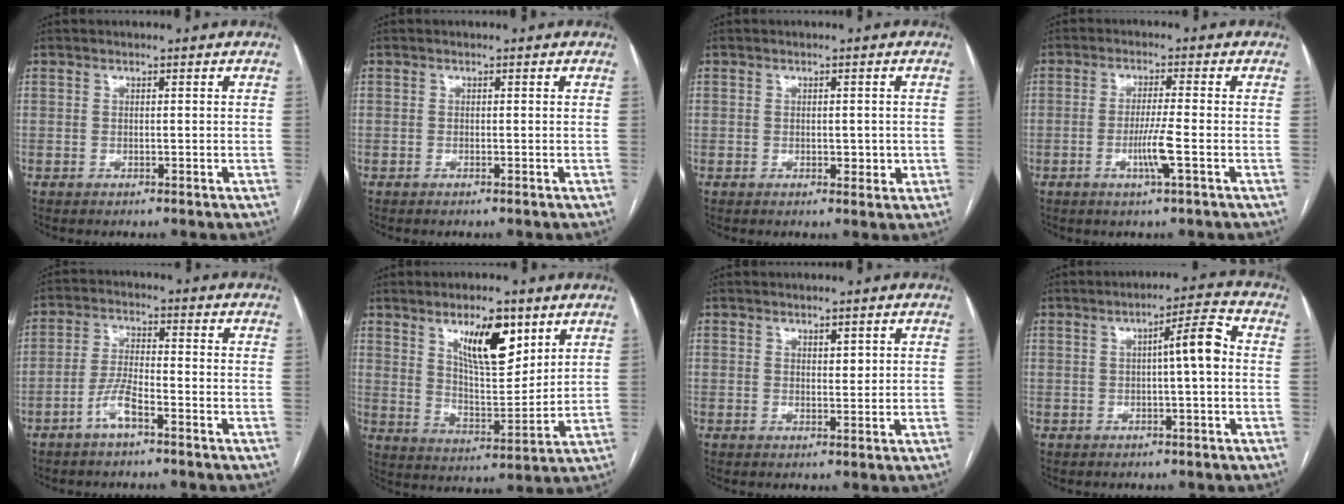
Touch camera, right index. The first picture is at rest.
{"total": 0.0}
{"total": 2.3, "force": [-0.2, 1.4, 1.8], "torque": [-0.020, 0.000, 0.002]}
{"total": 4.6, "force": [-1.5, -0.6, 4.3], "torque": [-0.082, -0.009, -0.030]}
{"total": 4.8, "force": [-3.0, 0.8, 3.7], "torque": [-0.081, 0.005, -0.061]}
{"total": 11.3, "force": [6.2, 3.5, 8.8], "torque": [-0.150, -0.003, 0.113]}
{"total": 1.6, "force": [0.9, 0.7, 1.2], "torque": [-0.017, -0.003, 0.015]}
{"total": 5.7, "force": [0.2, 0.5, 5.6], "torque": [-0.082, 0.014, 0.000]}